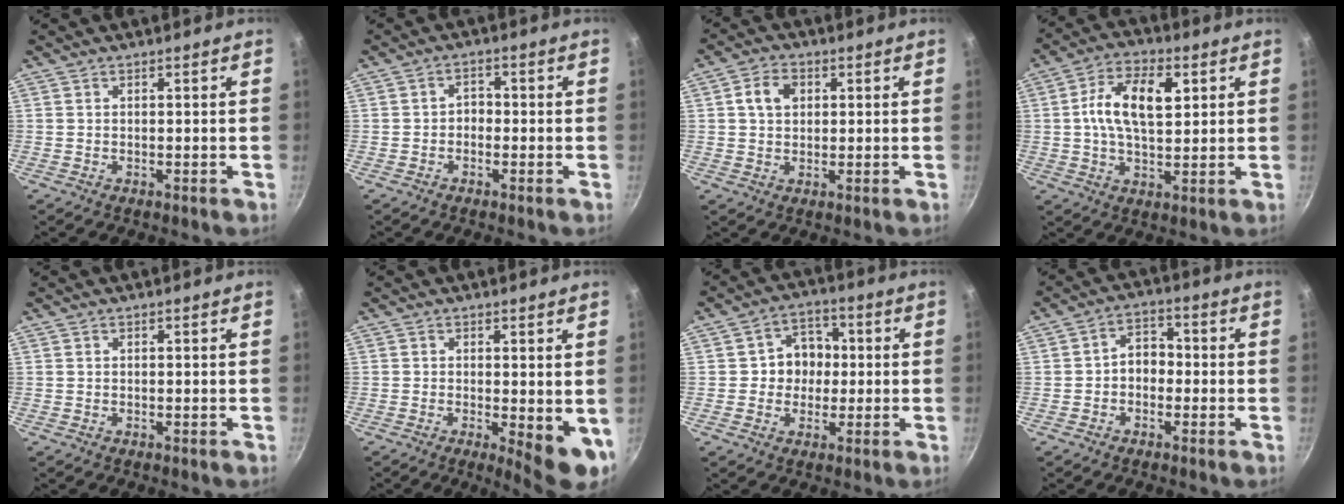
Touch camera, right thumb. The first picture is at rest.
{"total": 2.4, "force": [-0.7, 1.9, 1.3], "torque": [-0.001, 0.014, -0.020]}
{"total": 5.4, "force": [1.3, 4.0, 3.3], "torque": [-0.050, 0.005, 0.021]}
{"total": 12.1, "force": [2.5, 6.3, 9.9], "torque": [-0.170, 0.006, 0.041]}
{"total": 0.0}
{"total": 7.5, "force": [-1.3, 2.4, 6.9], "torque": [-0.090, -0.018, -0.014]}
{"total": 7.6, "force": [0.1, 6.5, 4.0], "torque": [-0.017, 0.016, -0.008]}
{"total": 5.3, "force": [-0.9, 4.0, 3.4], "torque": [-0.028, 0.025, -0.028]}